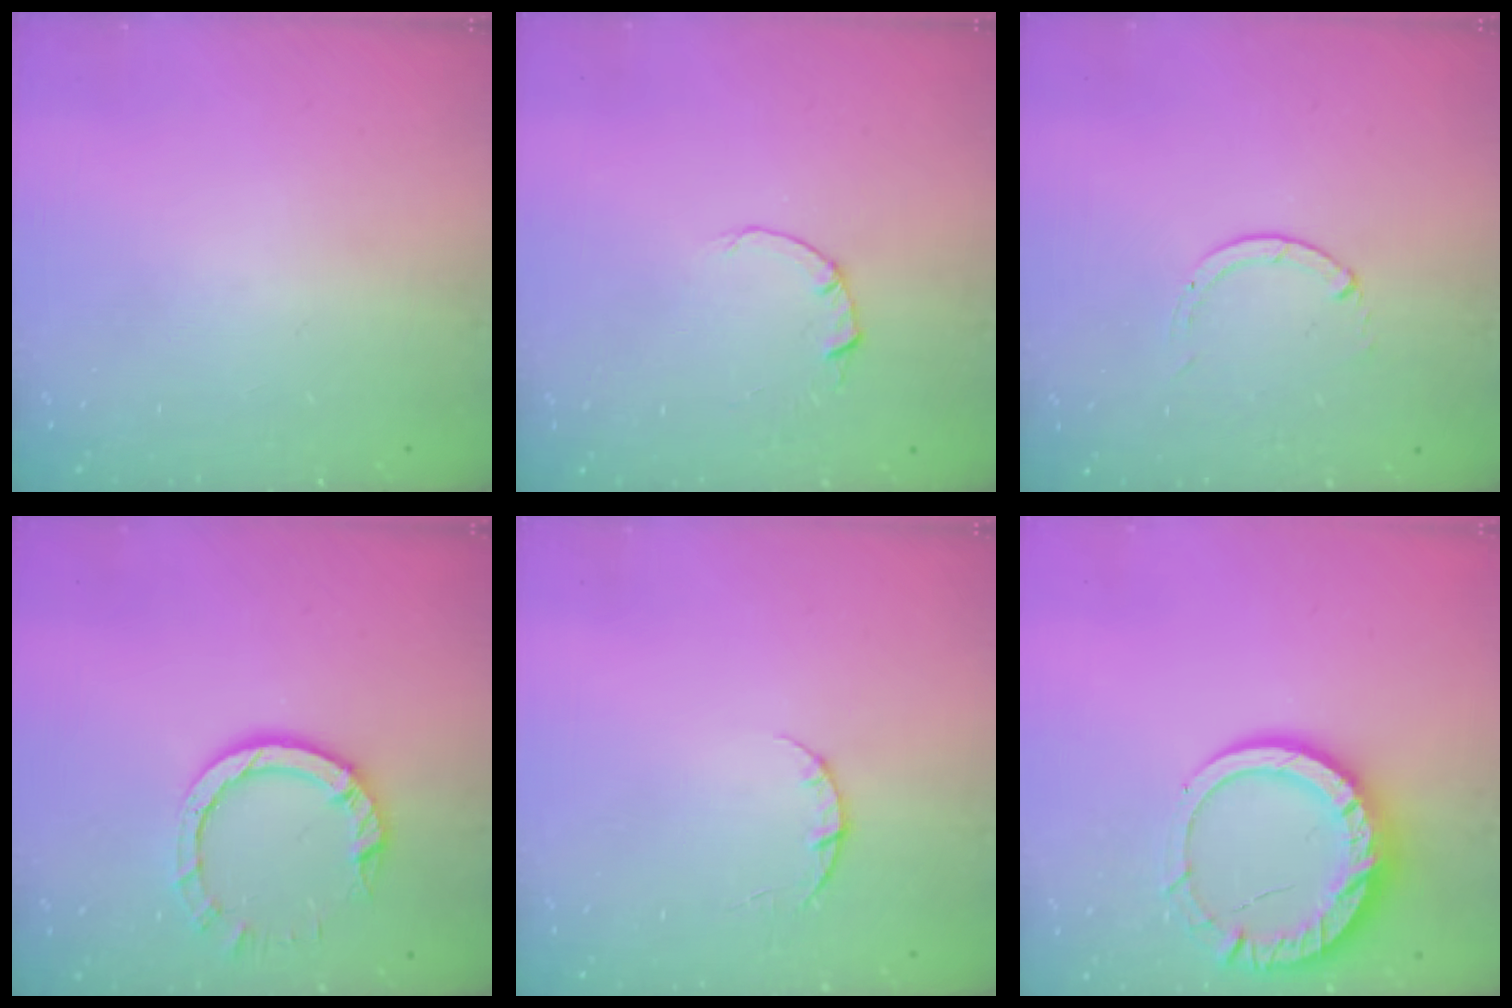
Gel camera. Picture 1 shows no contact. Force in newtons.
{"total": 2.0, "press": 2.0, "slide": 0.3}
{"total": 0.0}
{"total": 7.6, "press": 7.6, "slide": 0.8}
{"total": 3.2, "press": 3.2, "slide": 0.3}
{"total": 14.0, "press": 13.9, "slide": 1.4}